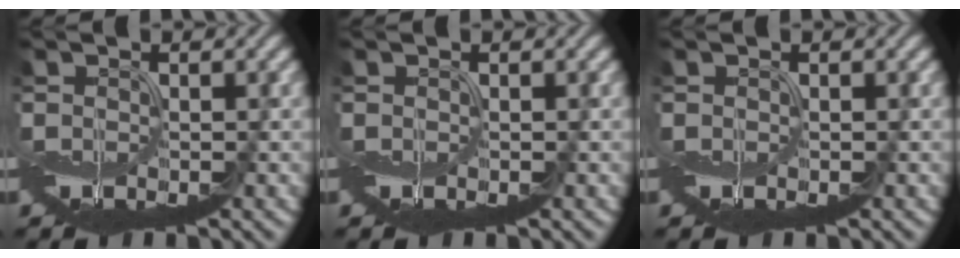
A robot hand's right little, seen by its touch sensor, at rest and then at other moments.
{"total": 0.0}
{"total": 0.0}